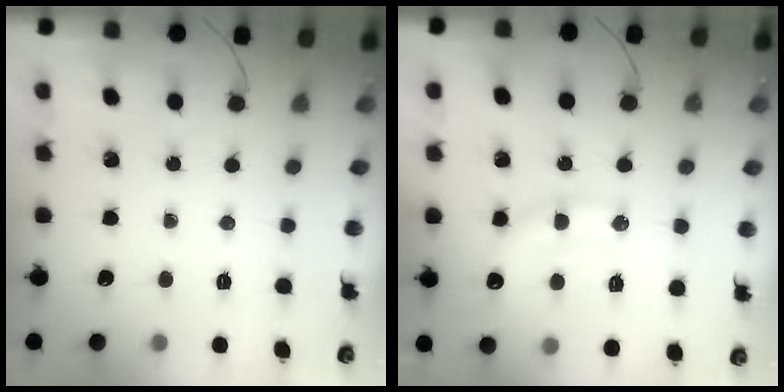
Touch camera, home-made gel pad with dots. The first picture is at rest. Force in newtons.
{"total": 14.9, "press": 14.8, "slide": 1.5}